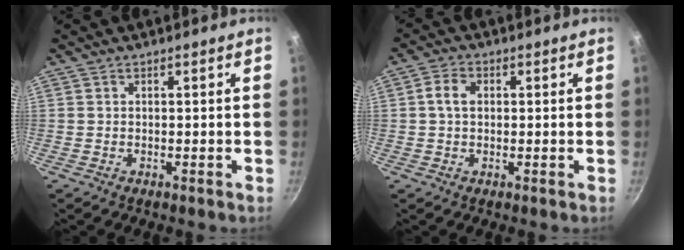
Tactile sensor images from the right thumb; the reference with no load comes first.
{"total": 3.6, "force": [0.5, 2.6, 2.4], "torque": [-0.041, 0.010, 0.003]}